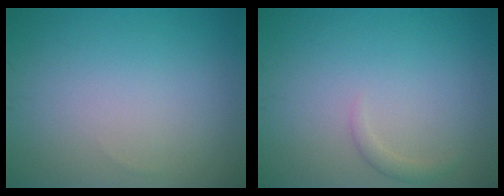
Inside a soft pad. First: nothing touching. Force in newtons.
{"total": 1.0, "press": 0.9, "slide": 0.1}